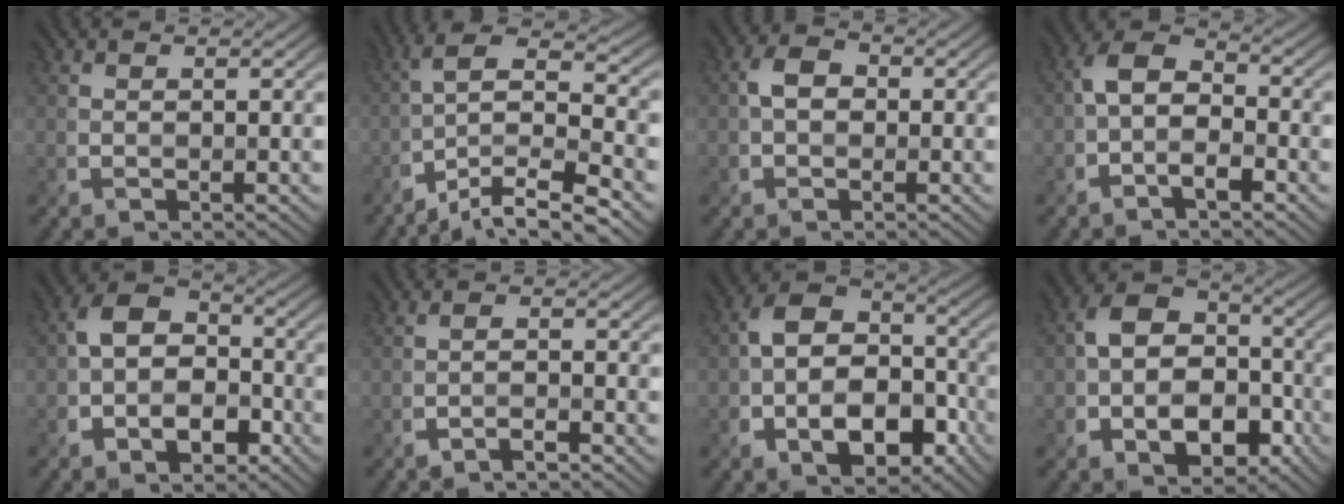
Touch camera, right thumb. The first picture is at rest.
{"total": 11.9, "force": [-6.7, 3.3, 9.3], "torque": [-0.176, -0.002, -0.105]}
{"total": 2.3, "force": [-0.4, 1.8, 1.4], "torque": [-0.029, 0.007, -0.011]}
{"total": 5.0, "force": [-1.9, 2.6, 3.8], "torque": [-0.074, 0.014, -0.043]}
{"total": 7.2, "force": [-2.3, 5.1, 4.5], "torque": [-0.086, 0.003, -0.047]}
{"total": 1.8, "force": [-1.4, 0.3, 1.1], "torque": [-0.017, 0.006, -0.034]}
{"total": 11.0, "force": [-3.8, 7.5, 7.2], "torque": [-0.132, -0.015, -0.060]}
{"total": 10.1, "force": [-3.2, 7.2, 6.3], "torque": [-0.115, -0.017, -0.053]}